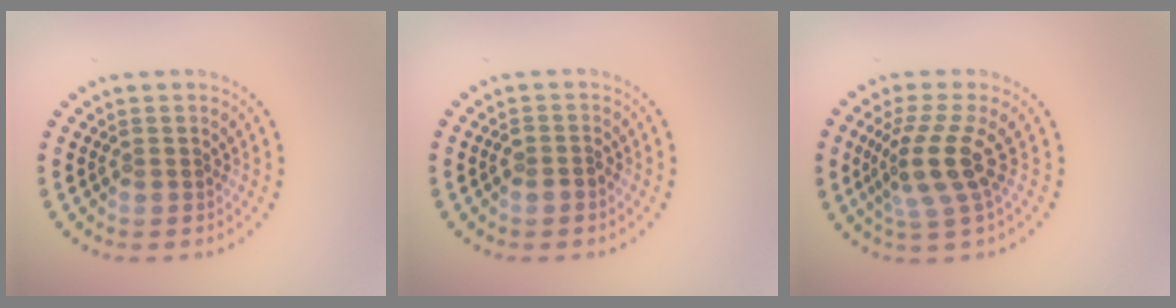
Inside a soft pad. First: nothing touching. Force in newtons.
{"total": 1.2, "press": 1.1, "slide": 0.5}
{"total": 3.9, "press": 2.8, "slide": 2.7}